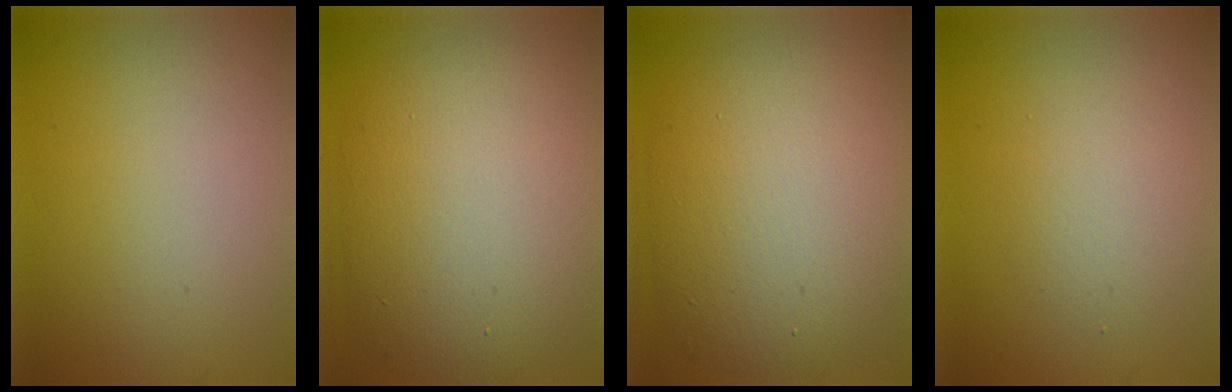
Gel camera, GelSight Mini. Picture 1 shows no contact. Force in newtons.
{"total": 12.0, "press": 12.0, "slide": 0.6}
{"total": 11.0, "press": 11.0, "slide": 0.8}
{"total": 2.4, "press": 2.4, "slide": 0.3}